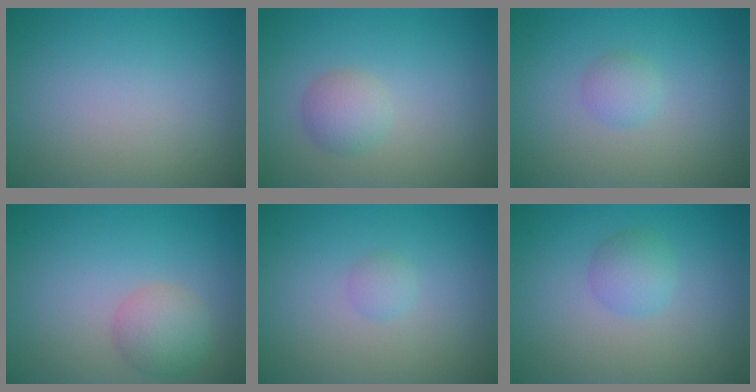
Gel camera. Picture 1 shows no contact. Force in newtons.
{"total": 2.0, "press": 2.0, "slide": 0.1}
{"total": 1.4, "press": 1.4, "slide": 0.0}
{"total": 2.9, "press": 2.9, "slide": 0.2}
{"total": 0.8, "press": 0.8, "slide": 0.1}
{"total": 1.9, "press": 1.9, "slide": 0.1}